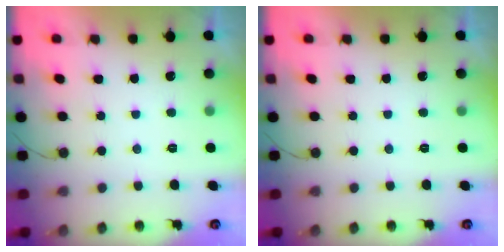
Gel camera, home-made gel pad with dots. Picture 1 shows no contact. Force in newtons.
{"total": 0.0}